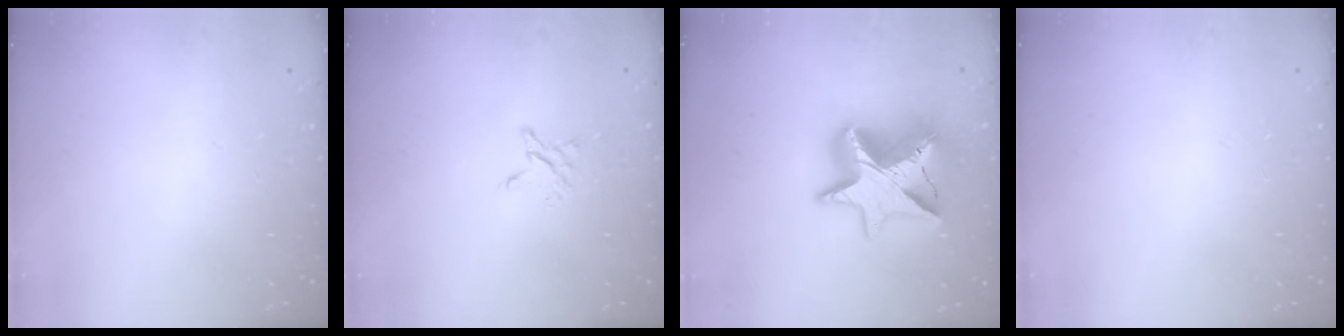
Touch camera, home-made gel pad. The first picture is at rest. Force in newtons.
{"total": 2.8, "press": 2.8, "slide": 0.3}
{"total": 17.1, "press": 17.0, "slide": 1.4}
{"total": 0.0}